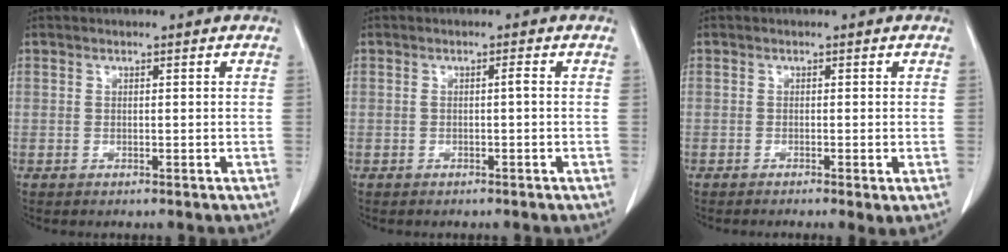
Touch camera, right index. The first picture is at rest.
{"total": 0.6, "force": [-0.1, -0.1, 0.6], "torque": [-0.007, 0.003, -0.001]}
{"total": 2.0, "force": [-1.1, 0.2, 1.7], "torque": [-0.024, -0.007, -0.015]}